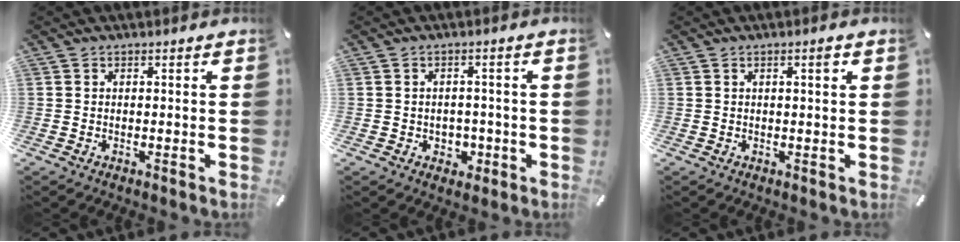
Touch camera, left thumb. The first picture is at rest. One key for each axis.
{"total": 3.5, "fx": -0.6, "fy": 3.2, "fz": 1.0, "tx": -0.006, "ty": -0.002, "tz": -0.015}
{"total": 2.0, "fx": 0.9, "fy": 0.4, "fz": 1.8, "tx": -0.028, "ty": 0.001, "tz": 0.011}